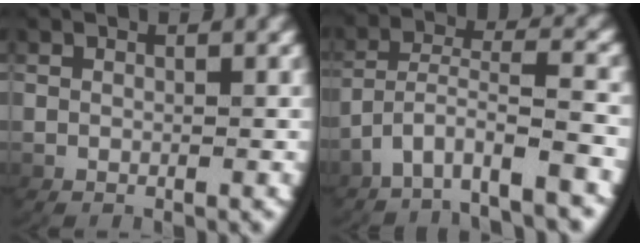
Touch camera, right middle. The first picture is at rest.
{"total": 4.5, "force": [-2.8, 1.3, 3.2], "torque": [-0.076, -0.015, -0.038]}